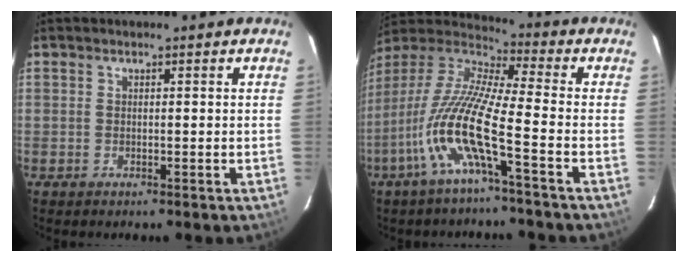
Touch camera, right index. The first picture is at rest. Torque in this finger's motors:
{"motor_torque": [1.46, -0.68, 1.05, 0.21]}